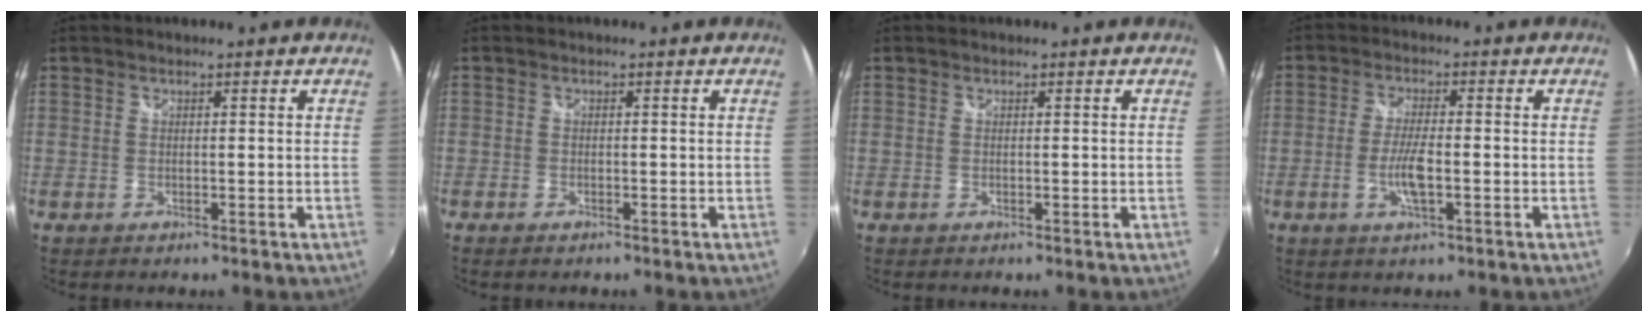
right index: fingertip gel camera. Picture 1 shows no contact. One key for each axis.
{"total": 1.2, "fx": -1.0, "fy": 0.5, "fz": 0.4, "tx": -0.010, "ty": -0.005, "tz": -0.021}
{"total": 0.0}
{"total": 5.5, "fx": -1.6, "fy": 1.3, "fz": 5.1, "tx": -0.104, "ty": -0.003, "tz": -0.031}